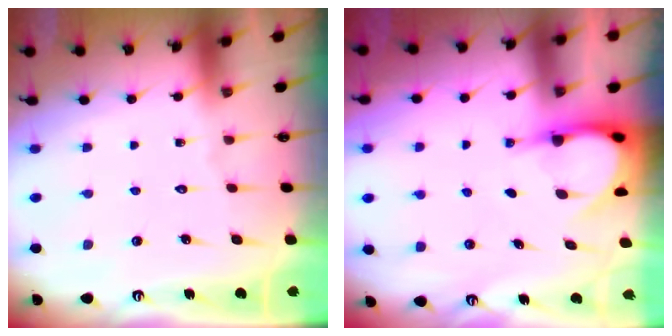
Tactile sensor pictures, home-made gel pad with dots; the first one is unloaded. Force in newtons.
{"total": 4.8, "press": 4.8, "slide": 0.1}